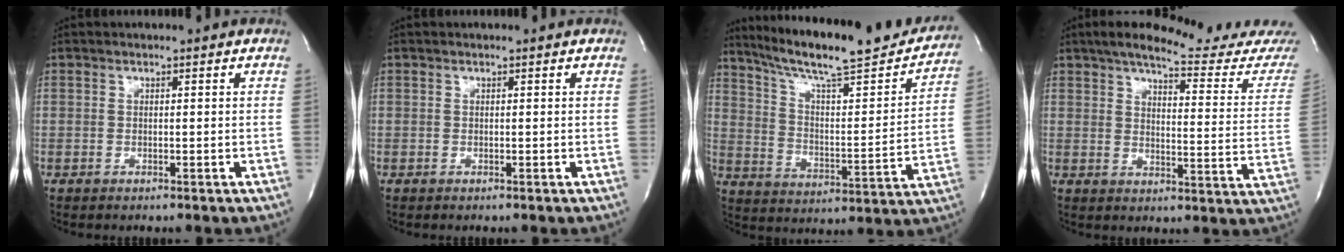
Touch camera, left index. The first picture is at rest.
{"total": 0.0}
{"total": 24.8, "force": [21.6, 2.8, 11.7], "torque": [-0.186, -0.030, 0.306]}
{"total": 18.8, "force": [17.2, 0.9, 7.5], "torque": [-0.097, -0.064, 0.208]}